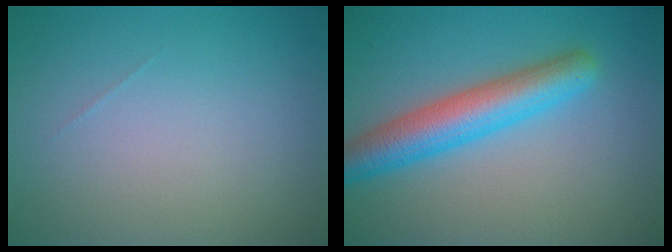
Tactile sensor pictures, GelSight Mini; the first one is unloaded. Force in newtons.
{"total": 5.6, "press": 5.6, "slide": 0.1}